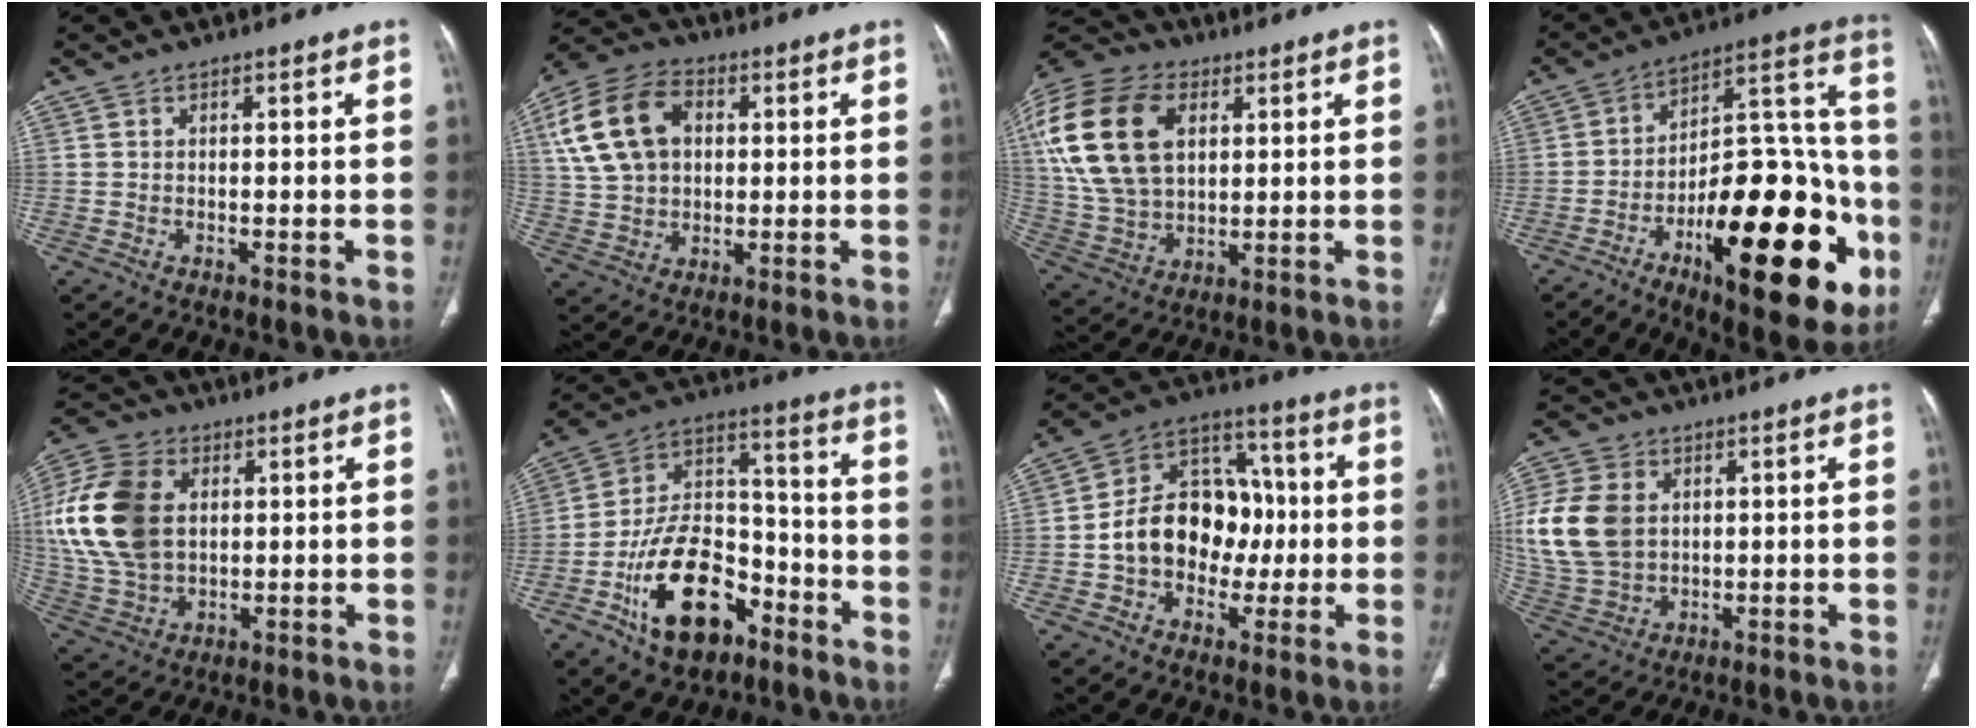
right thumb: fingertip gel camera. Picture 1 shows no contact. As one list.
[{"total": 16.0, "force": [4.0, 11.1, 10.8], "torque": [-0.199, 0.015, 0.072]}, {"total": 22.9, "force": [6.3, 15.0, 16.1], "torque": [-0.335, 0.001, 0.119]}, {"total": 32.0, "force": [-11.8, 13.0, 26.8], "torque": [-0.341, 0.067, -0.162]}, {"total": 18.9, "force": [3.1, 13.1, 13.3], "torque": [-0.275, 0.003, 0.065]}, {"total": 19.4, "force": [-9.4, 11.4, 12.6], "torque": [-0.181, 0.079, -0.158]}, {"total": 16.6, "force": [-1.4, 12.6, 10.7], "torque": [-0.127, 0.046, -0.025]}, {"total": 15.1, "force": [2.4, 11.5, 9.5], "torque": [-0.191, 0.002, 0.057]}]